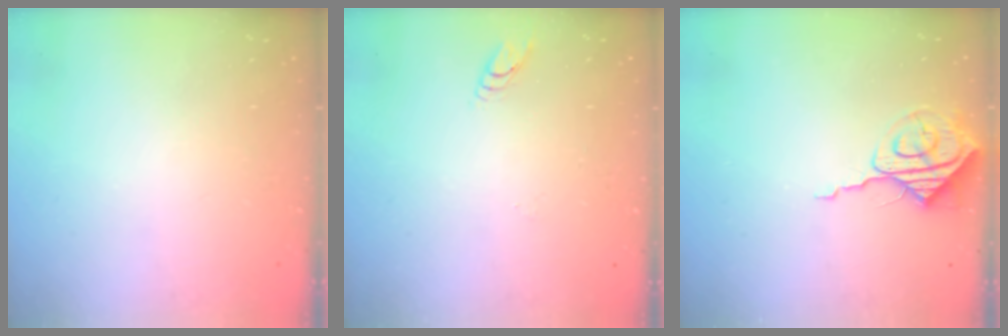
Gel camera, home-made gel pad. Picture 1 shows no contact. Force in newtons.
{"total": 2.7, "press": 2.7, "slide": 0.3}
{"total": 10.0, "press": 10.0, "slide": 1.0}